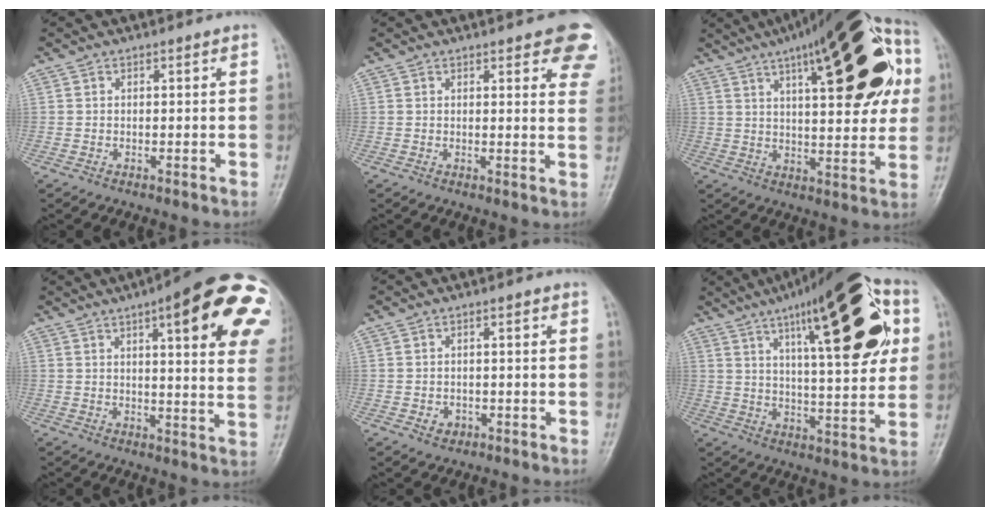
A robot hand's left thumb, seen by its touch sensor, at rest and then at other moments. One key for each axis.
{"total": 10.5, "fx": 6.4, "fy": 3.6, "fz": 7.5, "tx": -0.054, "ty": -0.023, "tz": 0.061}
{"total": 28.1, "fx": 10.2, "fy": 9.8, "fz": 24.3, "tx": -0.325, "ty": 0.017, "tz": 0.141}
{"total": 24.7, "fx": 9.4, "fy": 6.3, "fz": 22.0, "tx": -0.222, "ty": -0.003, "tz": 0.117}
{"total": 2.4, "fx": -0.9, "fy": 2.0, "fz": 1.0, "tx": -0.004, "ty": 0.005, "tz": -0.011}
{"total": 25.6, "fx": 10.1, "fy": 7.8, "fz": 22.2, "tx": -0.300, "ty": 0.000, "tz": 0.148}